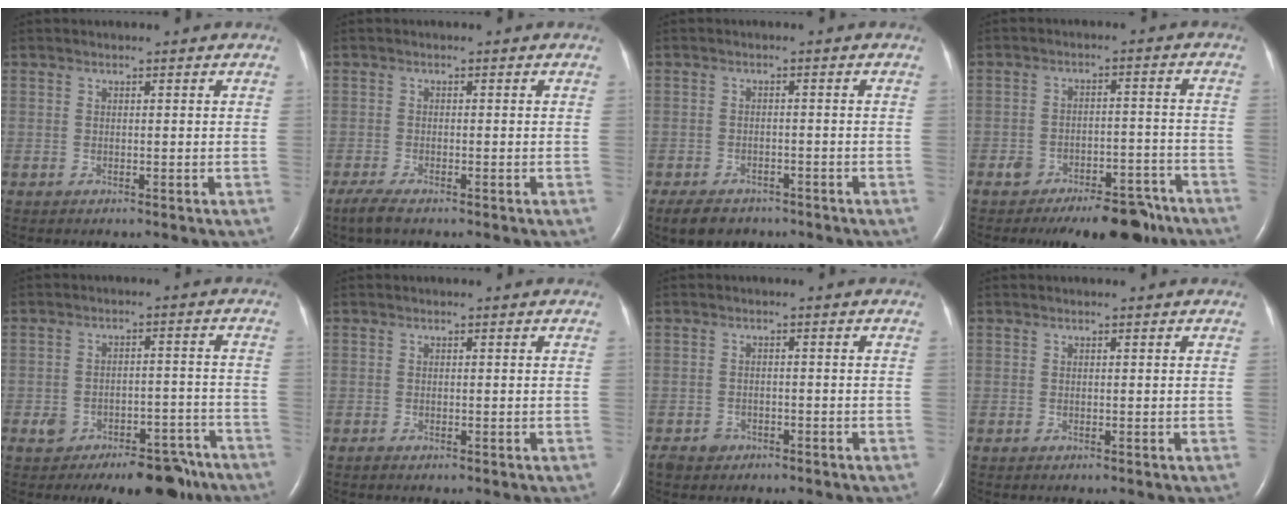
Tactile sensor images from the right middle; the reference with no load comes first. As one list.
[{"total": 3.0, "force": [-2.2, 0.5, 1.9], "torque": [-0.045, -0.010, -0.040]}, {"total": 6.1, "force": [-4.7, 3.2, 2.2], "torque": [-0.032, -0.001, -0.067]}, {"total": 10.9, "force": [-8.5, 4.0, 5.5], "torque": [-0.061, 0.016, -0.125]}, {"total": 10.2, "force": [-7.7, 4.4, 5.1], "torque": [-0.050, 0.023, -0.110]}, {"total": 0.0}, {"total": 2.5, "force": [-1.8, 1.6, 0.5], "torque": [-0.015, 0.004, -0.026]}, {"total": 0.0}]